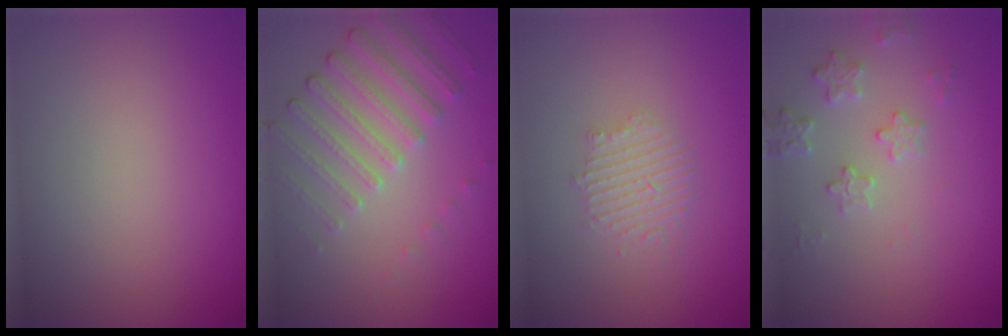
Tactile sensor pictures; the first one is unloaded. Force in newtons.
{"total": 4.7, "press": 3.4, "slide": 3.3}
{"total": 2.1, "press": 2.1, "slide": 0.4}
{"total": 2.5, "press": 2.4, "slide": 0.6}